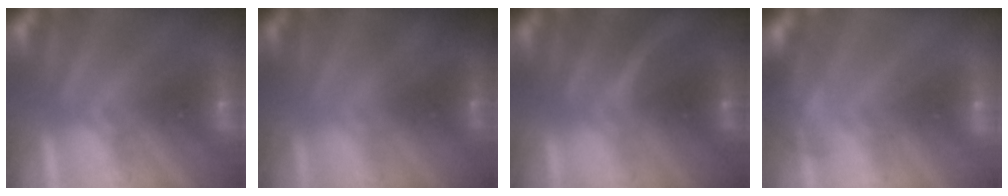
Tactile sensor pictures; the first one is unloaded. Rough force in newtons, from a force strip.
{"total": 1.2}
{"total": 1.3}
{"total": 2.8}